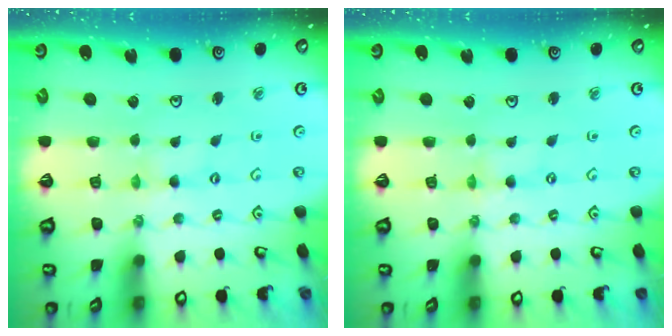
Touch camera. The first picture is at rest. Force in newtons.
{"total": 0.0}